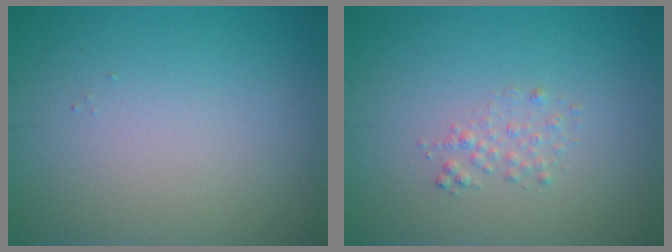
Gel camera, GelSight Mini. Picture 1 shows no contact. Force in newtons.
{"total": 1.2, "press": 1.2, "slide": 0.0}